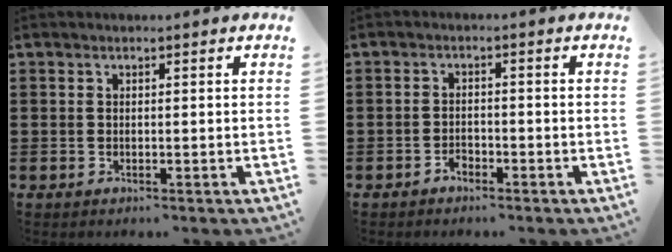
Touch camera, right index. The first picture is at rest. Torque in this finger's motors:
{"motor_torque": [1.08, 1.06, 0.01, 0.01]}